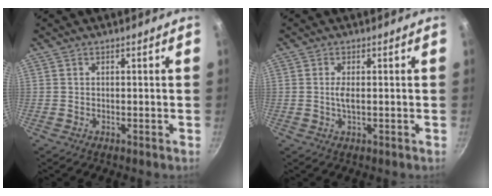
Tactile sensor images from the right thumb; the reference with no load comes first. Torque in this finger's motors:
{"motor_torque": [0.60, 0.56, 0.62, 0.12, 0.08]}